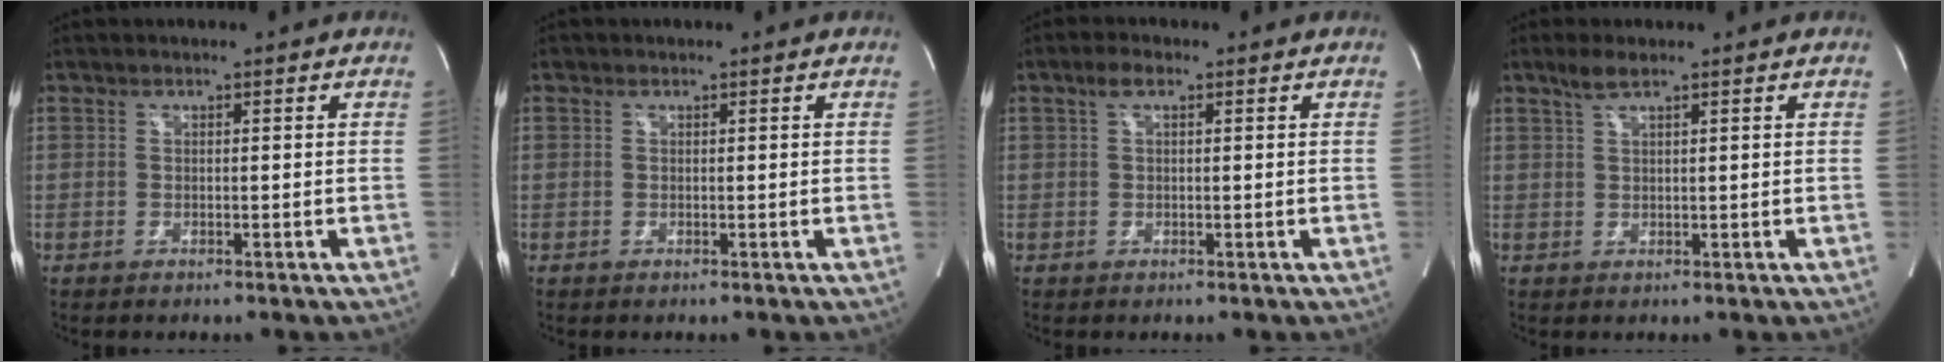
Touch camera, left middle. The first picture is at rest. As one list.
[{"total": 0.0}, {"total": 2.1, "force": [1.1, 0.8, 1.7], "torque": [-0.039, 0.012, 0.021]}, {"total": 2.9, "force": [2.1, 0.3, 1.9], "torque": [-0.049, 0.006, 0.044]}]